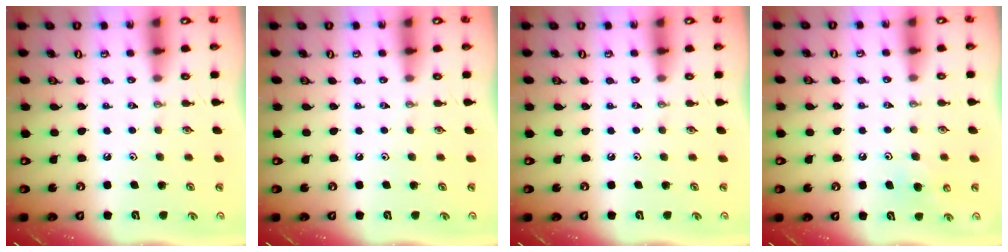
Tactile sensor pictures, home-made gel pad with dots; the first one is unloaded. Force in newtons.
{"total": 0.0}
{"total": 0.0}
{"total": 5.9, "press": 5.7, "slide": 1.6}